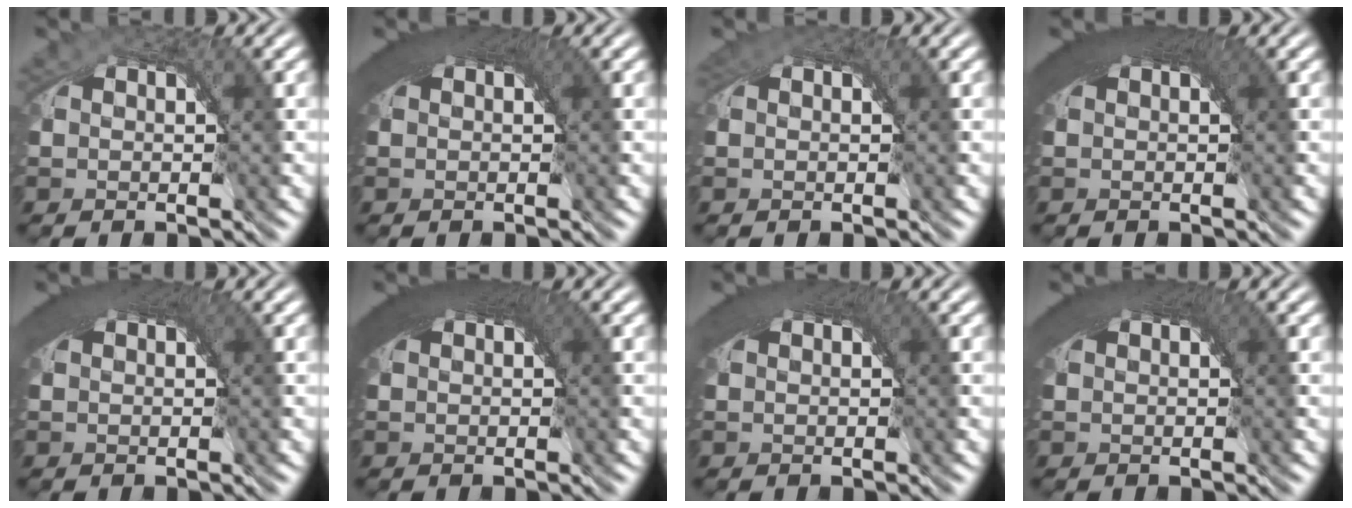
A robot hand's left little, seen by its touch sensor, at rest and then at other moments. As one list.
[{"total": 5.1, "force": [1.7, 1.8, 4.5], "torque": [-0.053, 0.013, 0.019]}, {"total": 0.6, "force": [0.2, -0.1, 0.6], "torque": [-0.001, -0.001, 0.004]}, {"total": 6.1, "force": [2.0, 2.1, 5.3], "torque": [-0.063, 0.017, 0.021]}, {"total": 4.7, "force": [1.6, 1.6, 4.1], "torque": [-0.047, 0.012, 0.019]}, {"total": 6.6, "force": [1.9, 2.5, 5.8], "torque": [-0.071, 0.016, 0.020]}, {"total": 4.4, "force": [1.5, 1.5, 3.9], "torque": [-0.046, 0.011, 0.017]}, {"total": 5.4, "force": [1.9, 1.8, 4.7], "torque": [-0.054, 0.016, 0.021]}]